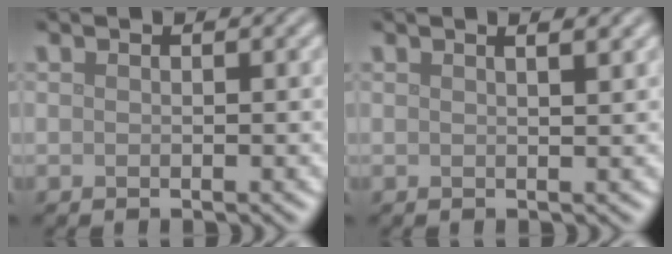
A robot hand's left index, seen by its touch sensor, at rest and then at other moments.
{"total": 2.1, "force": [1.3, 0.7, 1.5], "torque": [-0.009, 0.009, -0.001]}